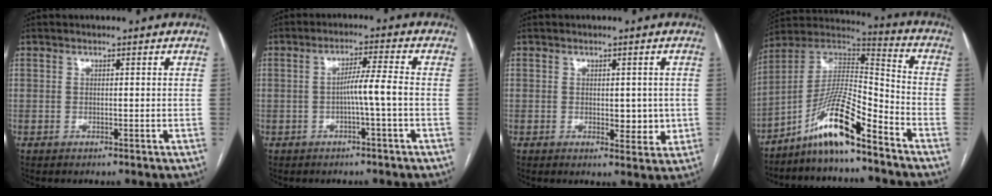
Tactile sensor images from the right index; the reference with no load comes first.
{"total": 4.4, "force": [-1.0, -0.8, 4.2], "torque": [-0.072, 0.009, -0.017]}
{"total": 4.0, "force": [0.0, 2.2, 3.4], "torque": [-0.034, -0.002, 0.008]}
{"total": 13.1, "force": [-8.9, 1.2, 9.6], "torque": [-0.184, 0.016, -0.164]}